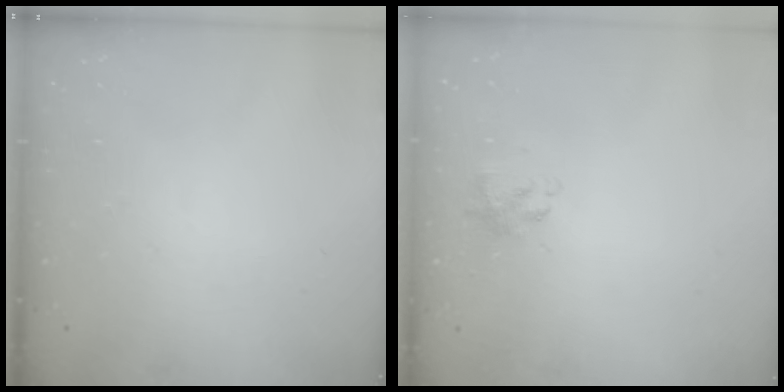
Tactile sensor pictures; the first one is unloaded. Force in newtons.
{"total": 1.2, "press": 1.0, "slide": 0.6}